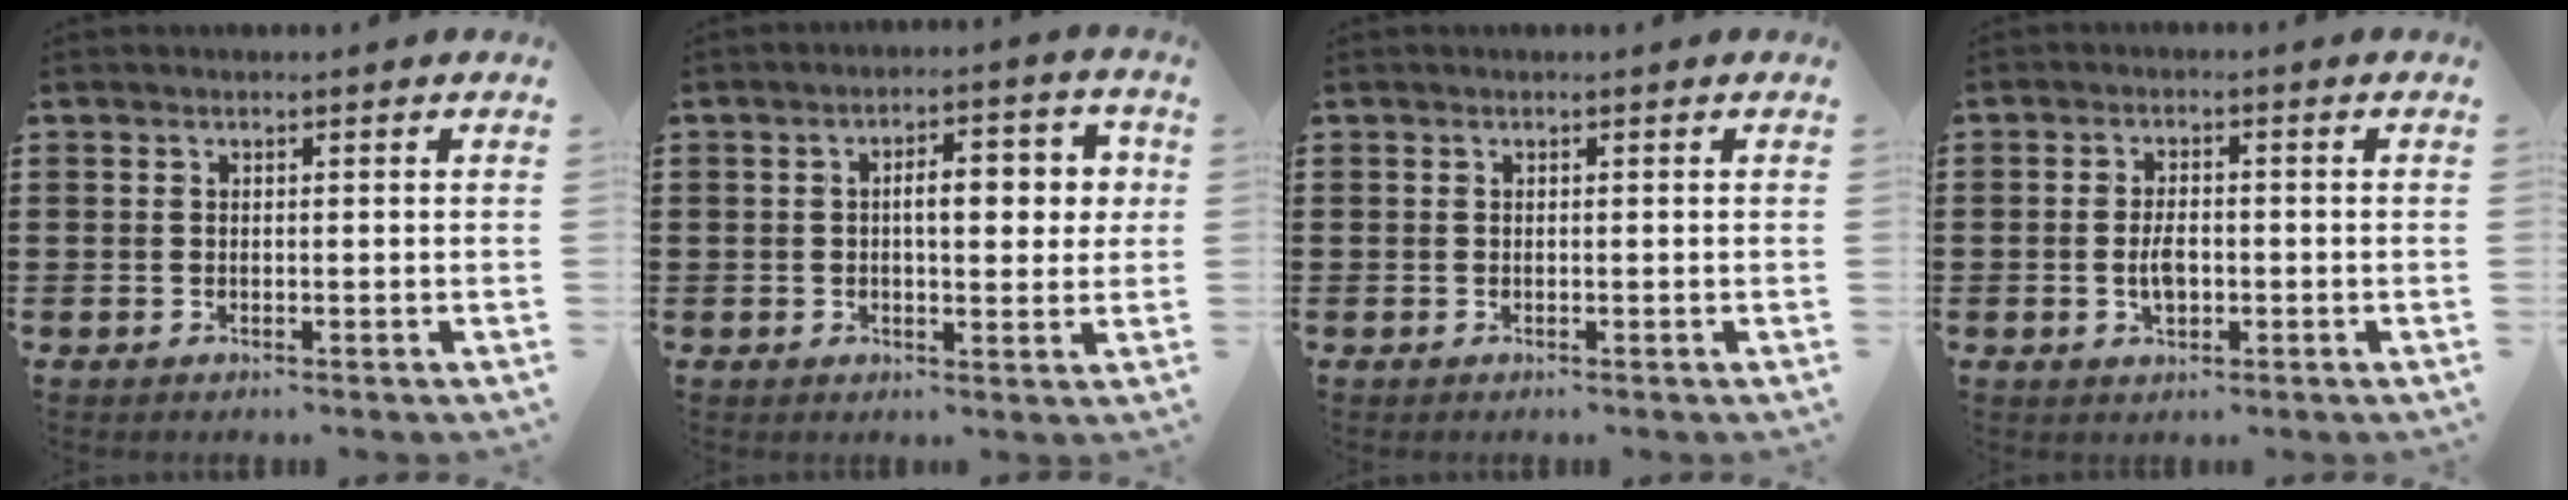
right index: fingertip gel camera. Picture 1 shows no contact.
{"total": 6.5, "force": [0.6, 2.8, 5.8], "torque": [-0.088, 0.005, 0.000]}
{"total": 0.0}
{"total": 3.6, "force": [-0.6, 1.9, 3.0], "torque": [-0.058, 0.004, -0.011]}